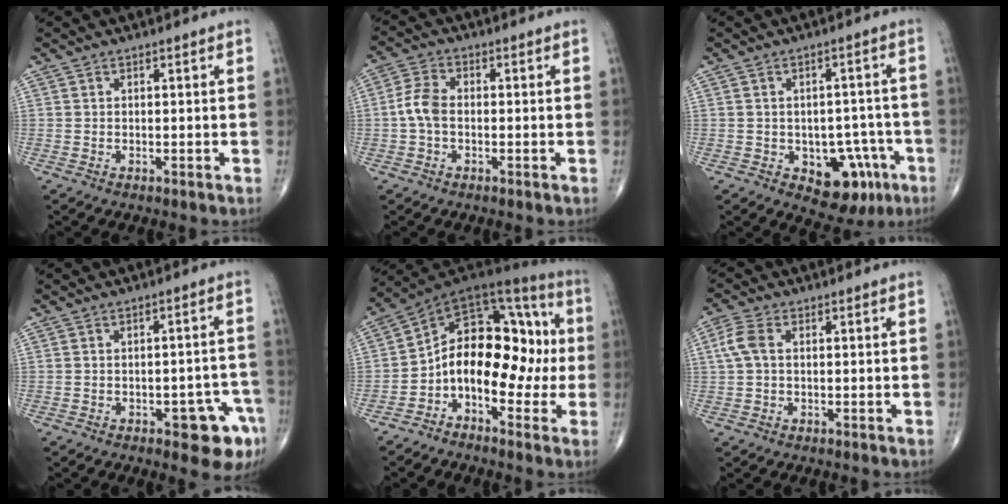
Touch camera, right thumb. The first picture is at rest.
{"total": 4.8, "force": [-0.7, 2.9, 3.7], "torque": [-0.077, 0.015, -0.020]}
{"total": 10.4, "force": [-4.3, 6.7, 6.7], "torque": [-0.041, 0.028, -0.045]}
{"total": 8.1, "force": [-4.0, 3.3, 6.2], "torque": [-0.047, 0.024, -0.043]}
{"total": 18.0, "force": [-2.2, 10.9, 14.1], "torque": [-0.170, 0.071, -0.045]}
{"total": 4.2, "force": [0.6, 2.6, 3.3], "torque": [-0.085, 0.014, 0.010]}